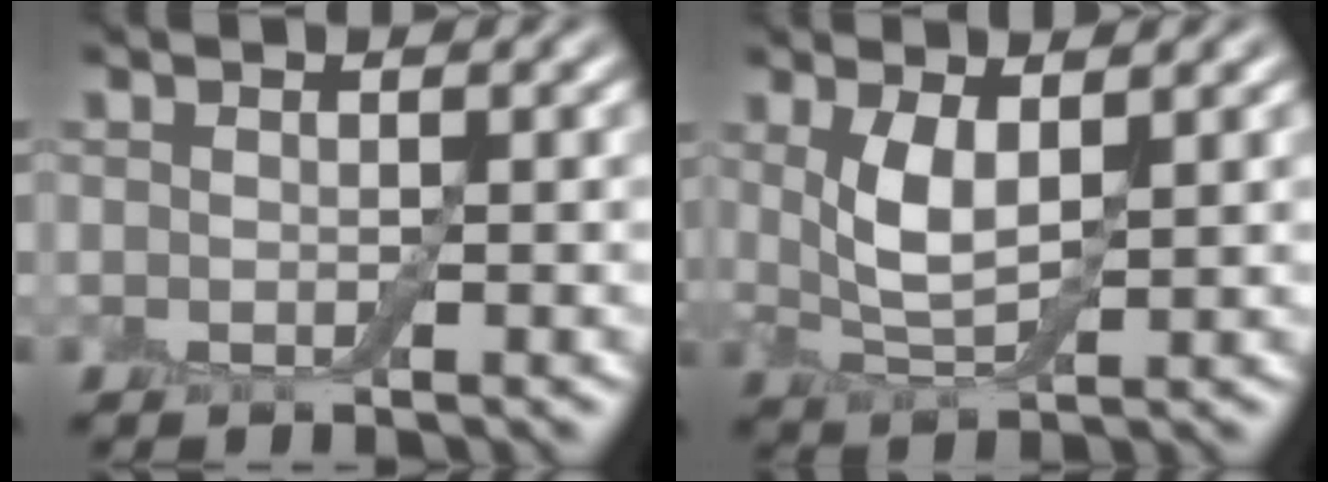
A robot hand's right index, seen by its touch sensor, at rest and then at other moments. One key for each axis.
{"total": 3.6, "fx": 1.2, "fy": 1.2, "fz": 3.2, "tx": -0.076, "ty": -0.005, "tz": 0.028}